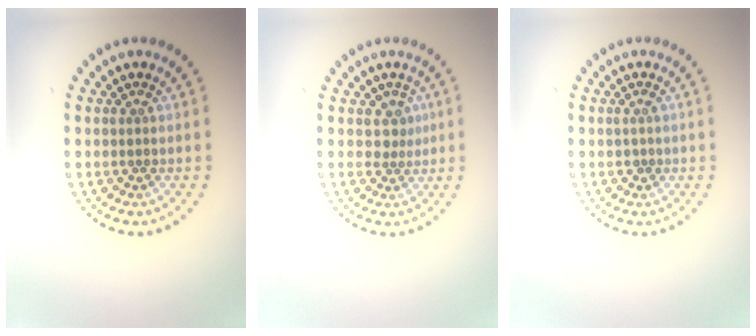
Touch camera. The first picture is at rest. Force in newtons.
{"total": 1.8, "press": 1.2, "slide": 1.3}
{"total": 0.7, "press": 0.7, "slide": 0.2}